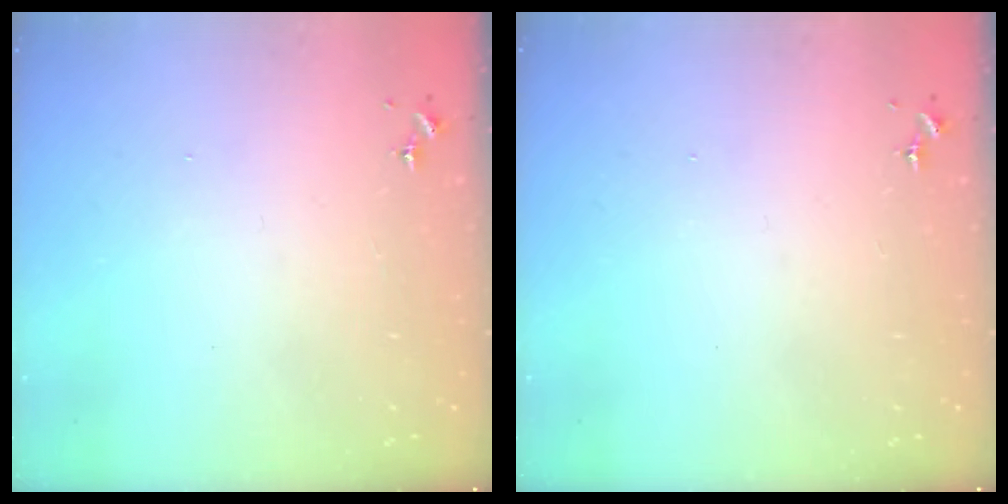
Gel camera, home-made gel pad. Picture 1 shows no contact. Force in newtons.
{"total": 0.0}